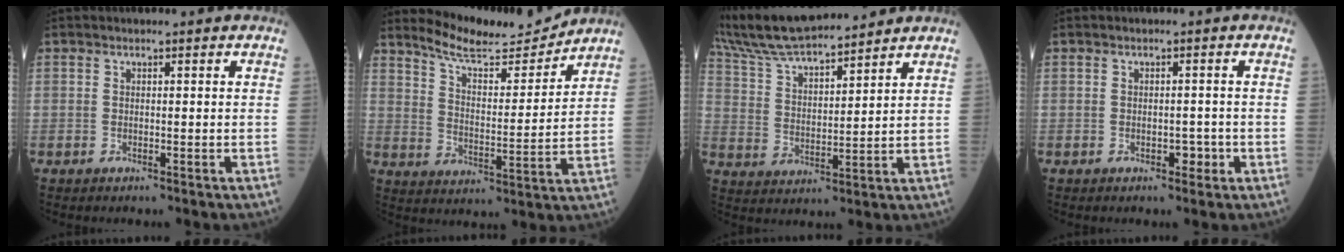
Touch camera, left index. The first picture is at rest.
{"total": 10.9, "force": [10.7, 0.8, 2.2], "torque": [-0.046, -0.003, 0.180]}
{"total": 14.0, "force": [13.0, 1.6, 5.1], "torque": [-0.104, 0.023, 0.241]}
{"total": 1.7, "force": [-0.8, 1.1, 1.1], "torque": [-0.009, 0.005, -0.010]}